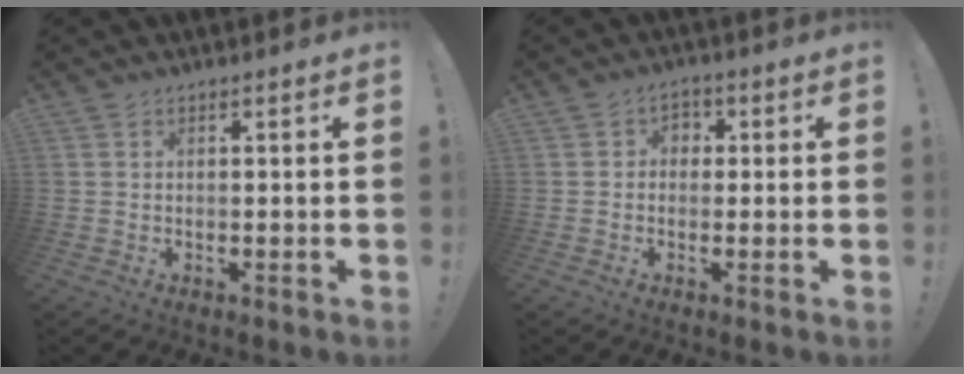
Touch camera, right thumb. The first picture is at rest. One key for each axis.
{"total": 3.0, "fx": -0.2, "fy": 2.7, "fz": 1.3, "tx": -0.018, "ty": 0.003, "tz": -0.005}